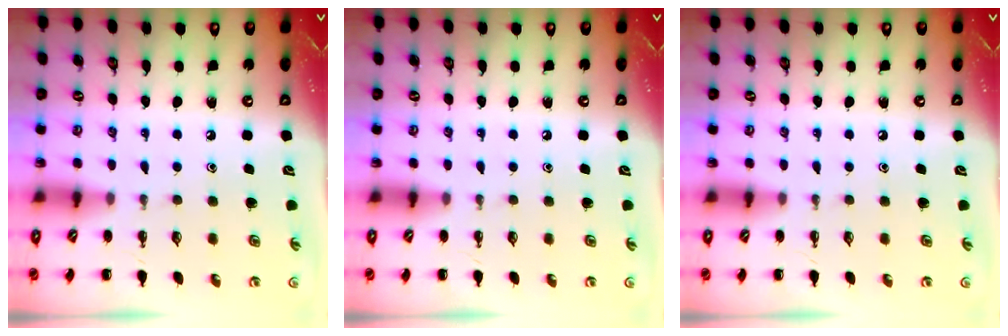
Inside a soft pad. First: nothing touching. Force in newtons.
{"total": 0.0}
{"total": 0.0}